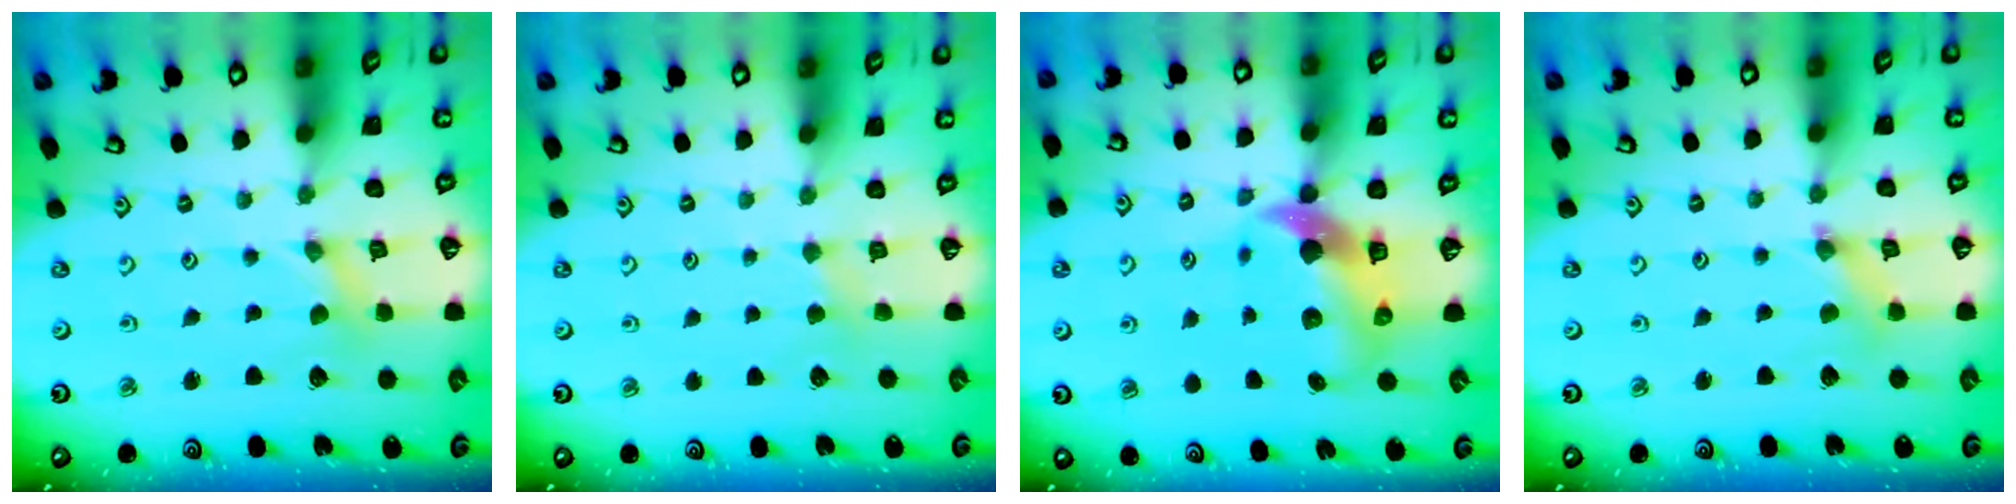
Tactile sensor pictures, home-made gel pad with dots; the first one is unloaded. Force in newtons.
{"total": 2.2, "press": 2.2, "slide": 0.4}
{"total": 9.0, "press": 9.0, "slide": 1.3}
{"total": 1.2, "press": 1.2, "slide": 0.3}